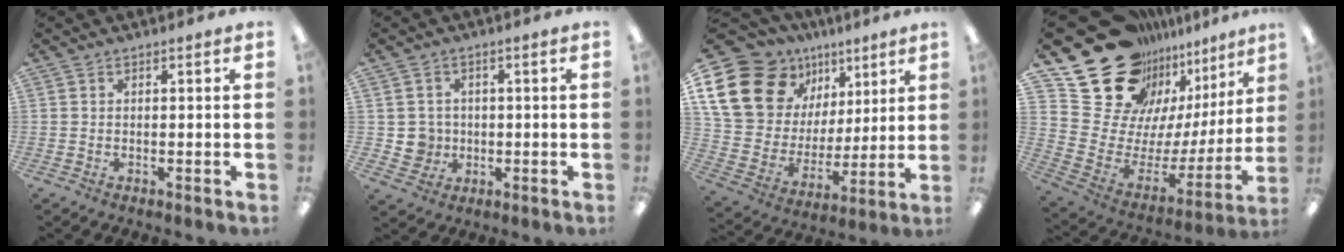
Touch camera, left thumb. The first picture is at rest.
{"total": 4.8, "force": [-0.1, 4.8, 0.7], "torque": [-0.015, 0.010, 0.002]}
{"total": 21.0, "force": [11.3, 14.7, 9.9], "torque": [-0.207, -0.064, 0.222]}
{"total": 25.0, "force": [18.1, 14.8, 9.0], "torque": [-0.138, -0.137, 0.361]}